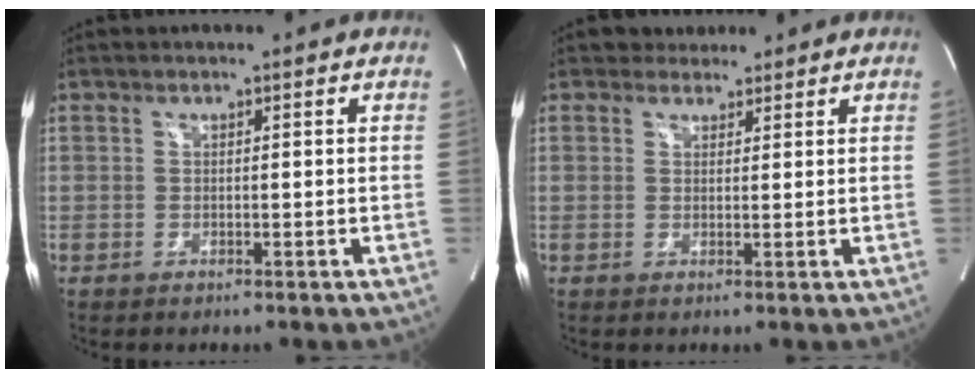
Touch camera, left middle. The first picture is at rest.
{"total": 2.6, "force": [2.1, 1.5, -0.1], "torque": [0.004, 0.012, 0.029]}